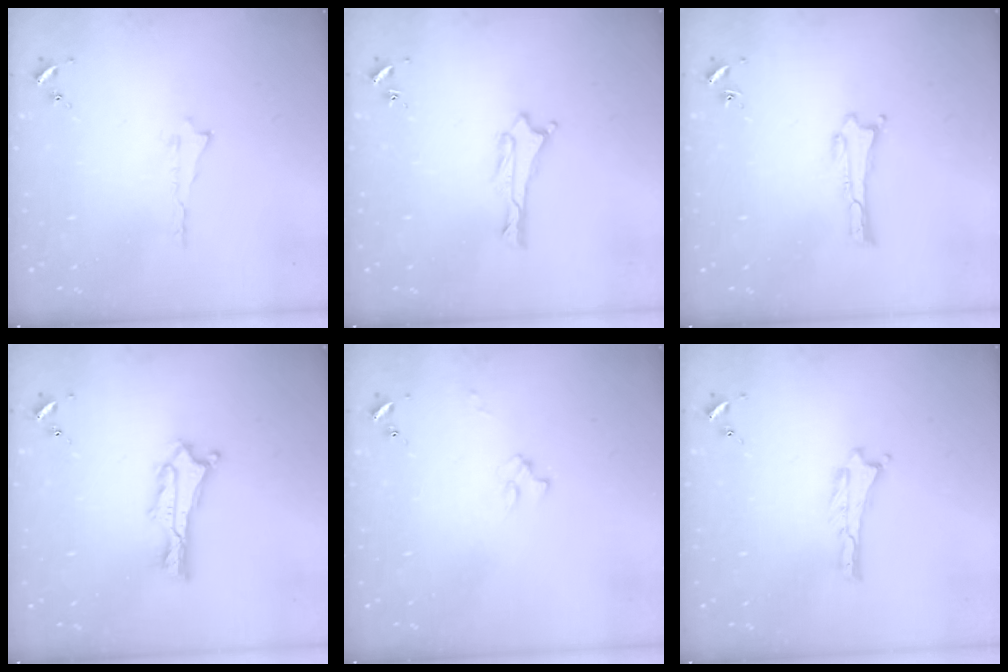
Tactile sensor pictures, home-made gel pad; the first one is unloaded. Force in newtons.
{"total": 0.8, "press": 0.8, "slide": 0.2}
{"total": 0.0}
{"total": 2.0, "press": 2.0, "slide": 0.2}
{"total": 1.1, "press": 1.1, "slide": 0.2}
{"total": 0.0}